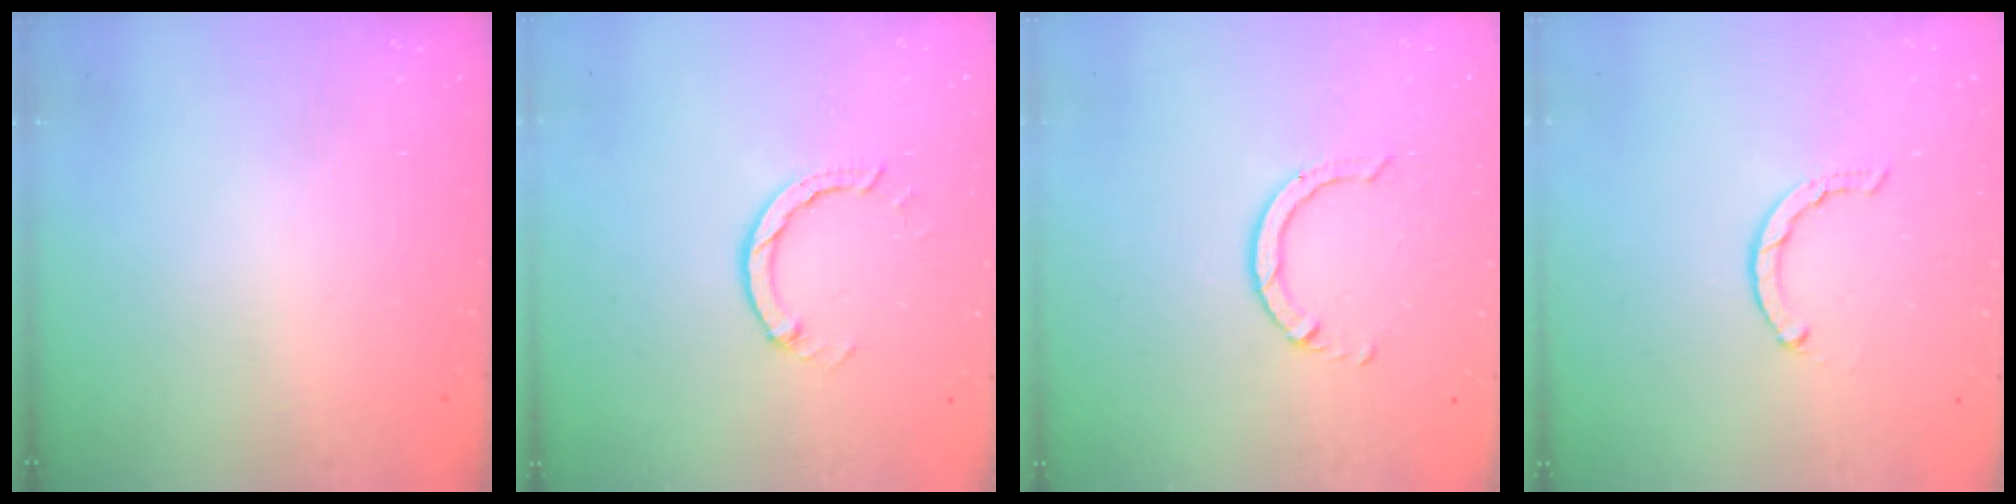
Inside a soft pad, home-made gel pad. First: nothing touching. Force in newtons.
{"total": 2.7, "press": 2.7, "slide": 0.3}
{"total": 5.5, "press": 5.5, "slide": 0.5}
{"total": 1.6, "press": 1.5, "slide": 0.4}